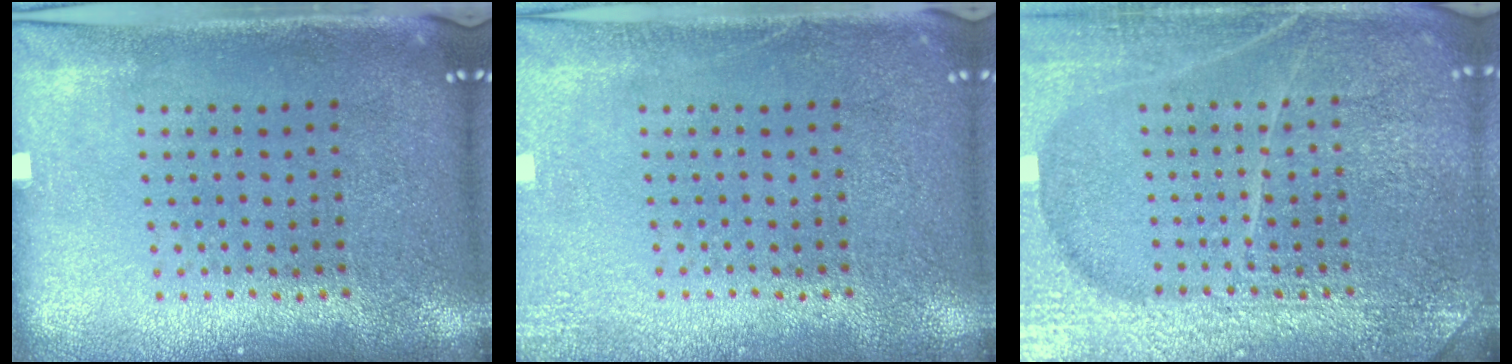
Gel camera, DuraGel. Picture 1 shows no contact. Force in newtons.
{"total": 1.9, "press": 1.9, "slide": 0.3}
{"total": 5.9, "press": 5.9, "slide": 0.7}